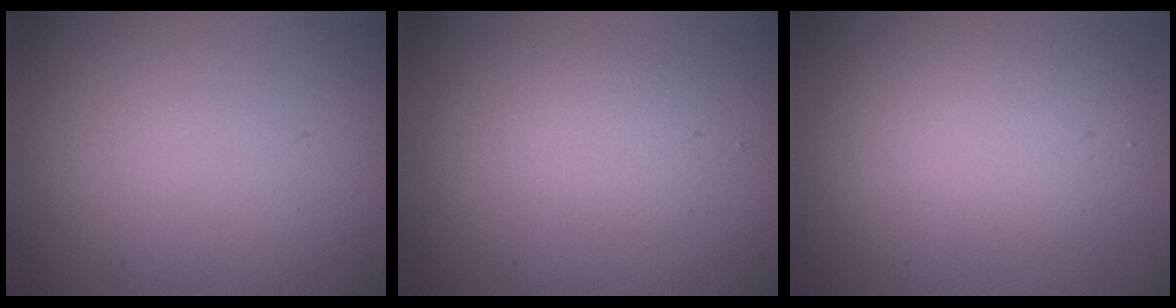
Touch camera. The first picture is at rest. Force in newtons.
{"total": 1.6, "press": 1.6, "slide": 0.1}
{"total": 3.8, "press": 3.8, "slide": 0.4}